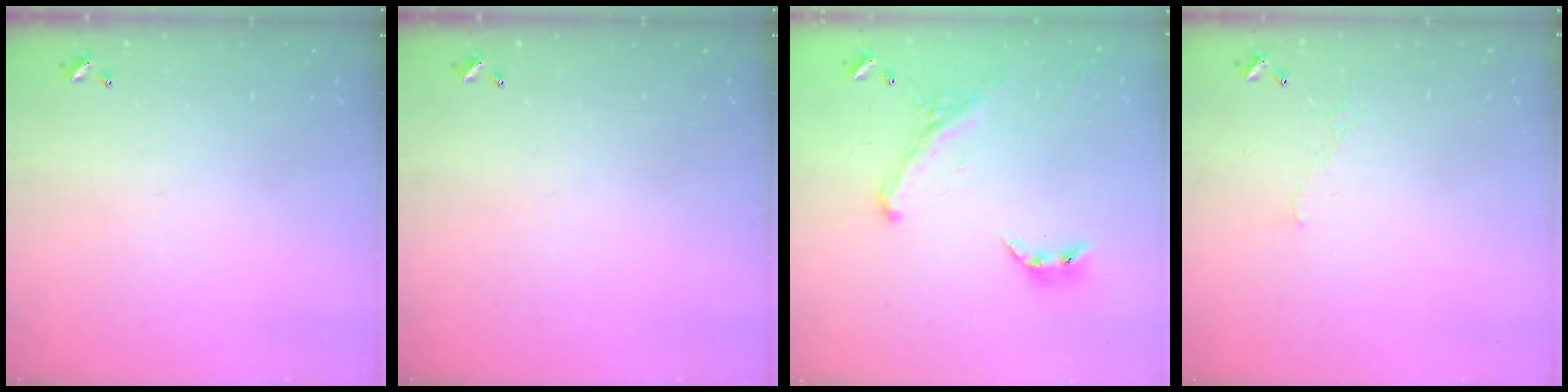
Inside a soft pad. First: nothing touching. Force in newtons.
{"total": 0.0}
{"total": 2.6, "press": 2.3, "slide": 1.3}
{"total": 3.5, "press": 3.5, "slide": 0.7}